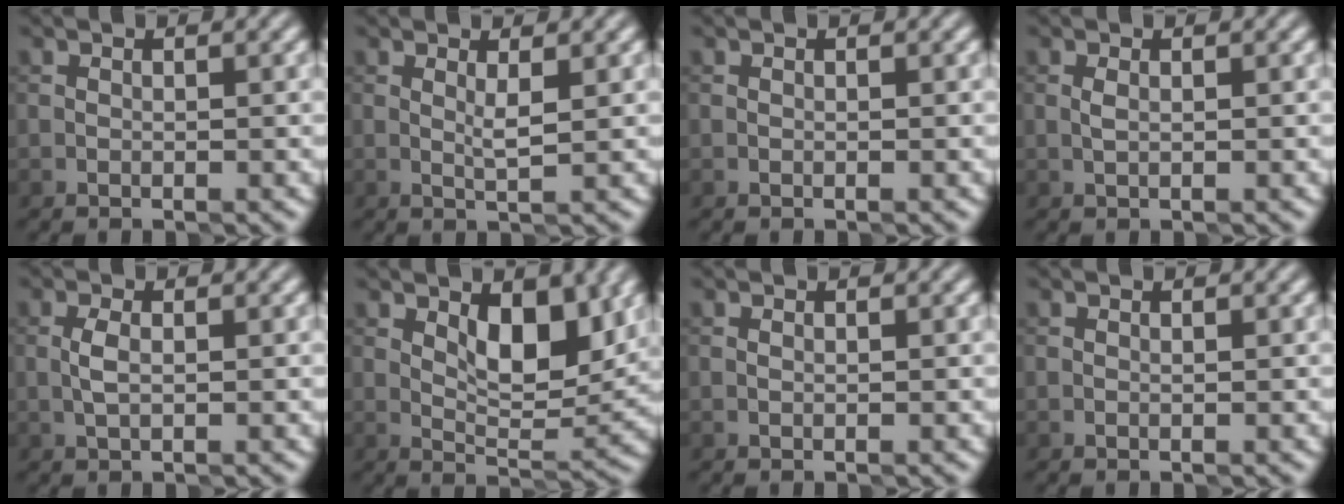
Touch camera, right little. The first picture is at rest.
{"total": 1.5, "force": [0.6, 0.0, 1.4], "torque": [-0.026, 0.003, 0.013]}
{"total": 0.0}
{"total": 0.6, "force": [0.2, 0.2, 0.5], "torque": [-0.012, 0.002, 0.003]}
{"total": 1.4, "force": [0.1, 0.5, 1.2], "torque": [-0.023, 0.005, 0.001]}
{"total": 5.8, "force": [2.0, 2.6, 4.8], "torque": [-0.071, -0.003, 0.038]}
{"total": 0.0}
{"total": 0.0}